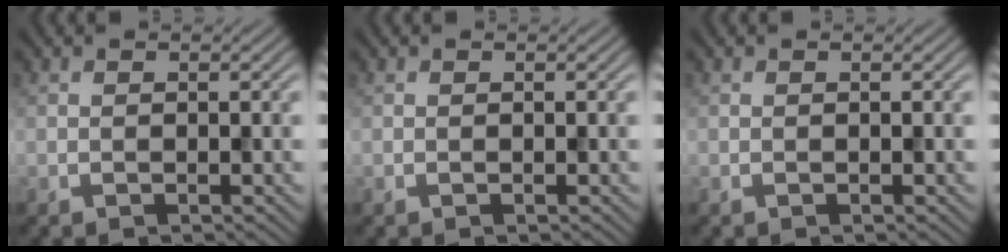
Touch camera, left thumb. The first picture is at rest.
{"total": 0.0}
{"total": 0.0}